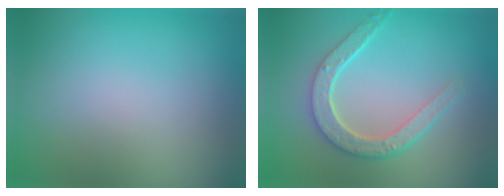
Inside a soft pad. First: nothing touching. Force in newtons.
{"total": 4.7, "press": 3.7, "slide": 2.9}